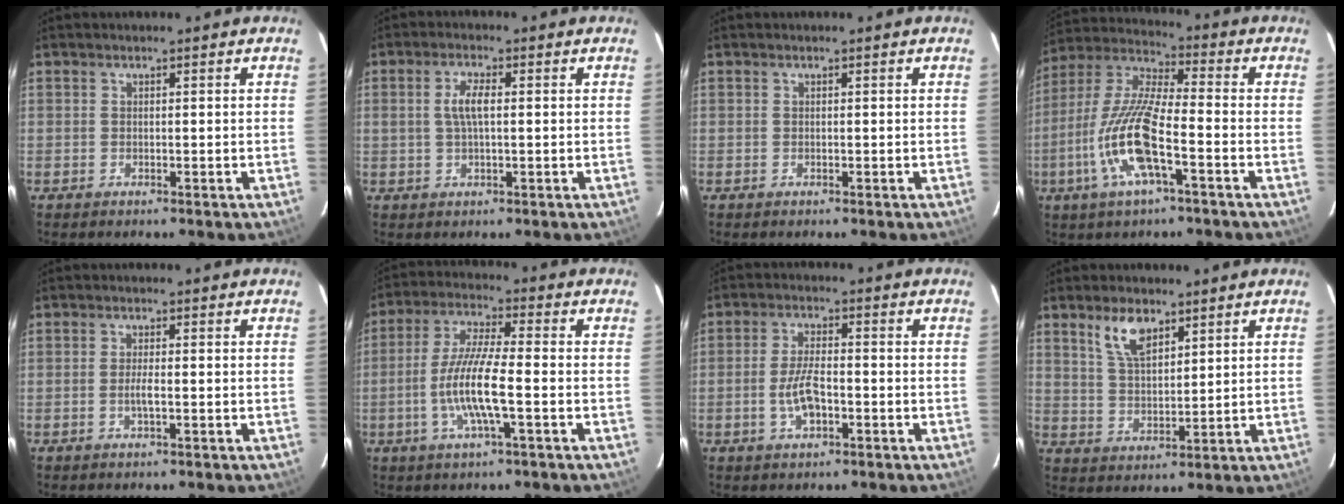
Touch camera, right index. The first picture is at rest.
{"total": 3.8, "force": [0.4, 1.2, 3.5], "torque": [-0.070, 0.007, 0.012]}
{"total": 0.0}
{"total": 14.3, "force": [-5.4, 2.9, 12.9], "torque": [-0.271, -0.005, -0.111]}
{"total": 1.9, "force": [-0.6, 0.1, 1.8], "torque": [-0.035, 0.000, -0.012]}
{"total": 10.5, "force": [-2.9, 1.1, 10.1], "torque": [-0.206, -0.001, -0.057]}
{"total": 5.9, "force": [-2.0, 2.3, 5.0], "torque": [-0.103, 0.003, -0.036]}
{"total": 7.2, "force": [4.5, 3.3, 4.6], "torque": [-0.086, 0.007, 0.091]}